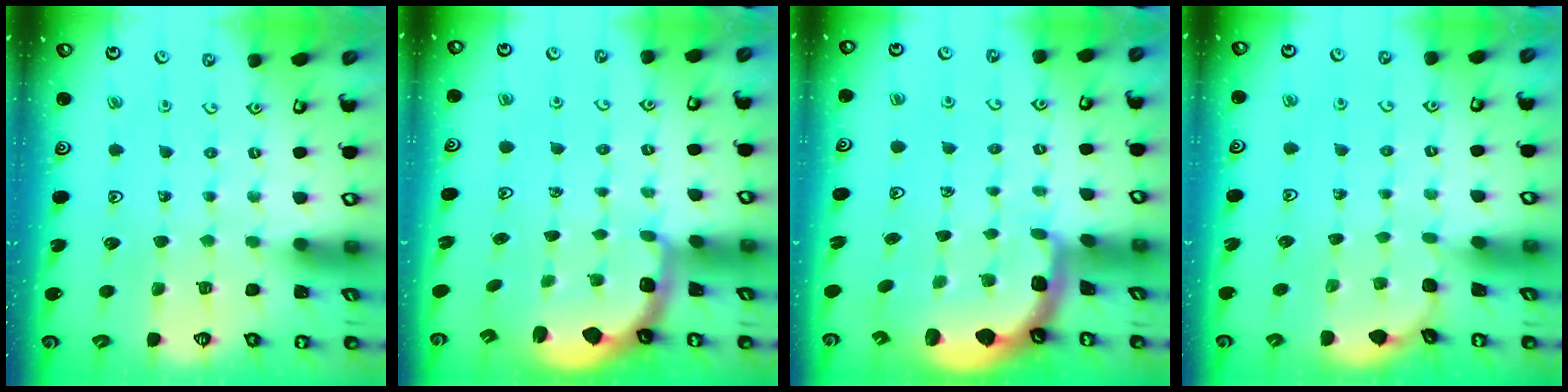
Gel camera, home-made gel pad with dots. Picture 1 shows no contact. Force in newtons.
{"total": 2.1, "press": 1.3, "slide": 1.6}
{"total": 2.4, "press": 2.1, "slide": 1.2}
{"total": 1.3, "press": 1.3, "slide": 0.1}